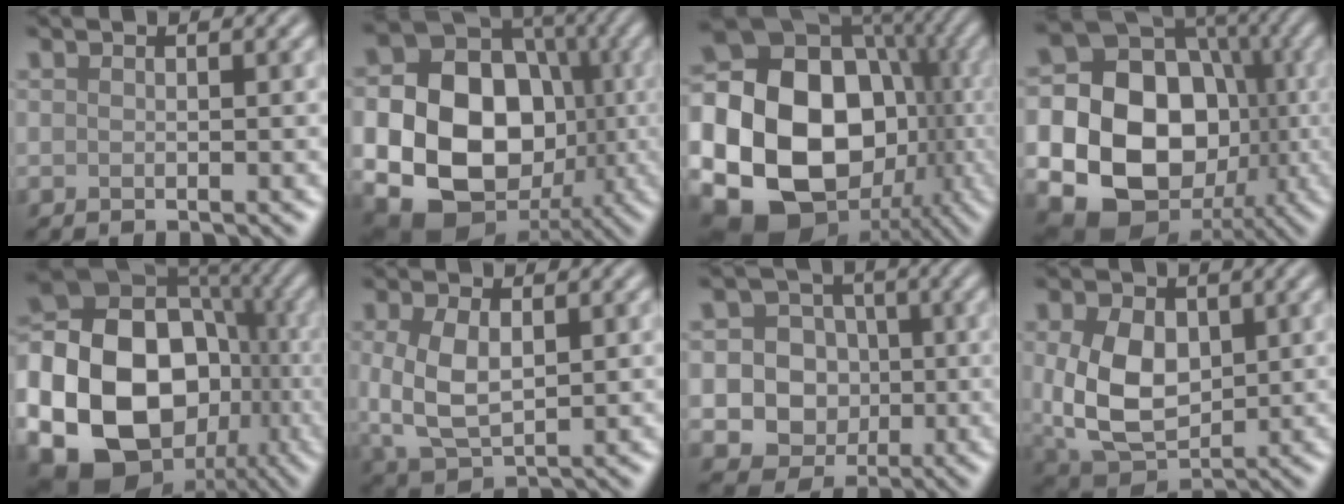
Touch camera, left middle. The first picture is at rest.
{"total": 18.2, "force": [-2.2, 15.0, 10.1], "torque": [-0.183, -0.025, -0.058]}
{"total": 24.9, "force": [-3.2, 21.2, 12.7], "torque": [-0.246, -0.014, -0.098]}
{"total": 21.0, "force": [-3.5, 18.1, 10.1], "torque": [-0.192, -0.012, -0.104]}
{"total": 25.0, "force": [-6.5, 20.5, 12.8], "torque": [-0.253, -0.031, -0.140]}
{"total": 4.9, "force": [0.4, 2.8, 4.0], "torque": [-0.094, -0.002, 0.015]}
{"total": 9.8, "force": [-1.3, 9.1, 3.2], "torque": [-0.049, 0.008, -0.048]}
{"total": 7.6, "force": [0.6, 5.3, 5.4], "torque": [-0.123, -0.007, 0.017]}